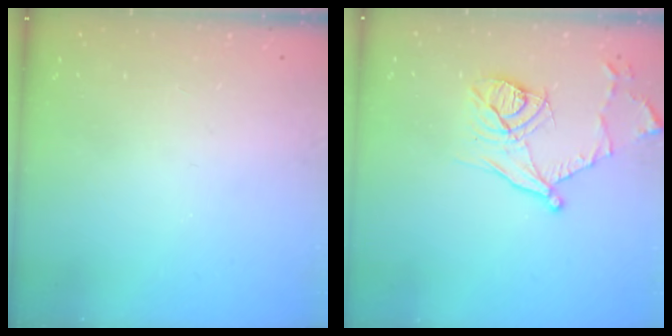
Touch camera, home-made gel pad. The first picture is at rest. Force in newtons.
{"total": 13.8, "press": 13.7, "slide": 1.8}